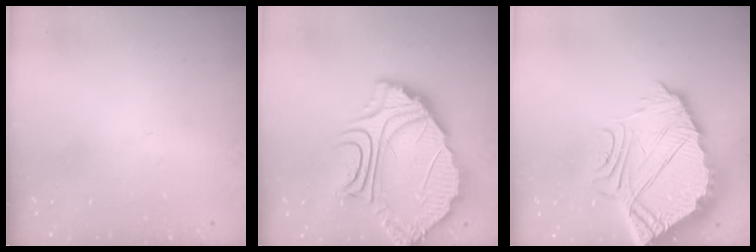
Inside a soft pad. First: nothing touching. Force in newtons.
{"total": 17.4, "press": 17.3, "slide": 1.4}
{"total": 11.6, "press": 11.6, "slide": 0.7}